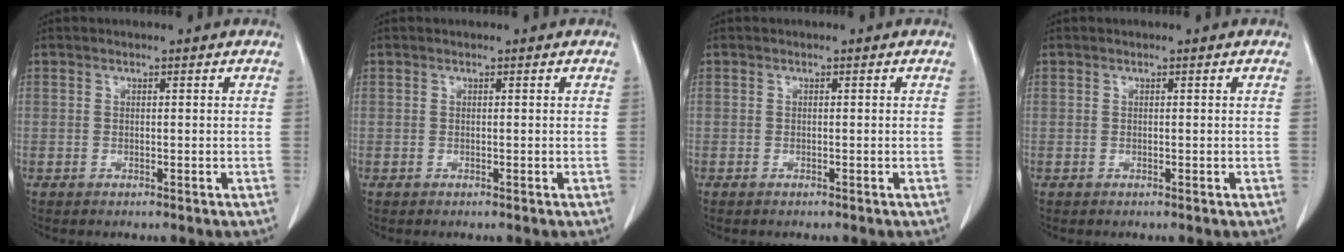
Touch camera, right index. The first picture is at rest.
{"total": 0.0}
{"total": 0.0}
{"total": 0.0}